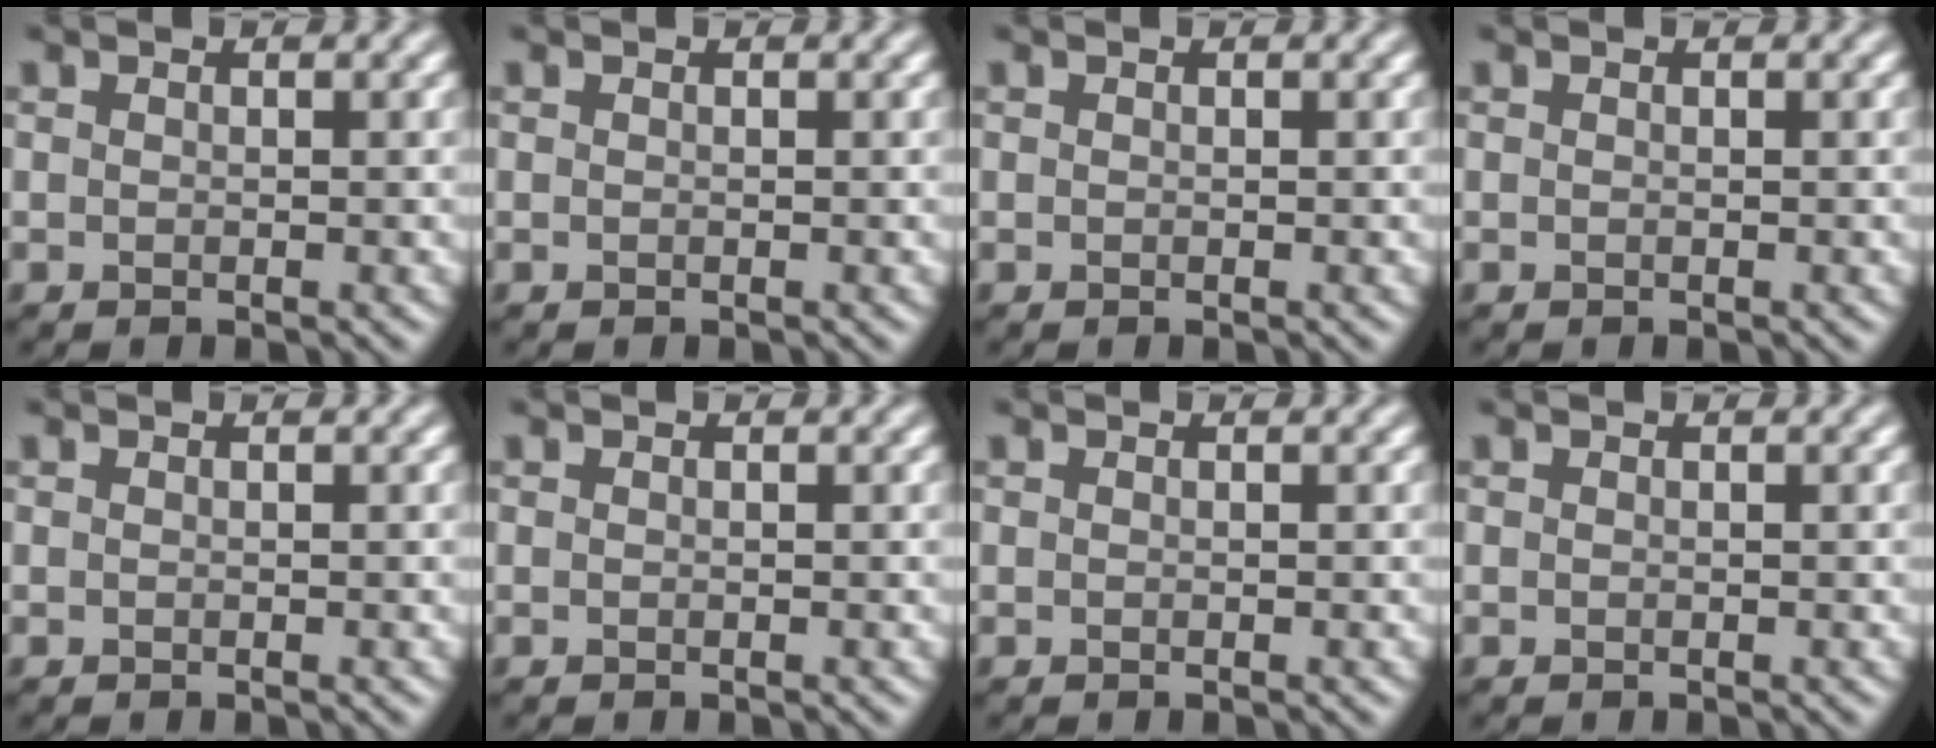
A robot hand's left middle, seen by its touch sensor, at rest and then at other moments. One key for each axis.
{"total": 0.0}
{"total": 0.0}
{"total": 0.0}
{"total": 0.0}
{"total": 0.0}
{"total": 0.0}
{"total": 0.0}